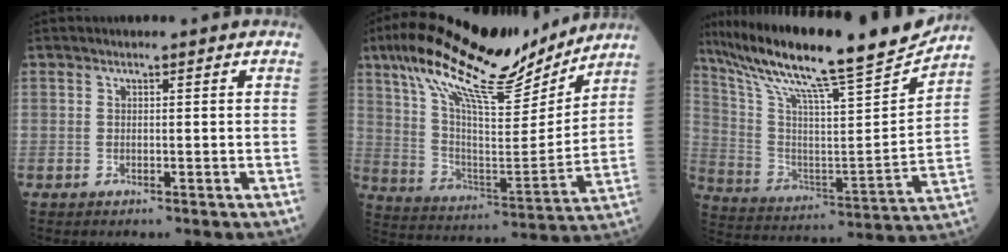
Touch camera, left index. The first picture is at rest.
{"total": 21.2, "force": [16.0, 4.6, 13.0], "torque": [-0.237, 0.016, 0.274]}
{"total": 24.4, "force": [20.7, 0.8, 13.1], "torque": [-0.239, -0.022, 0.330]}